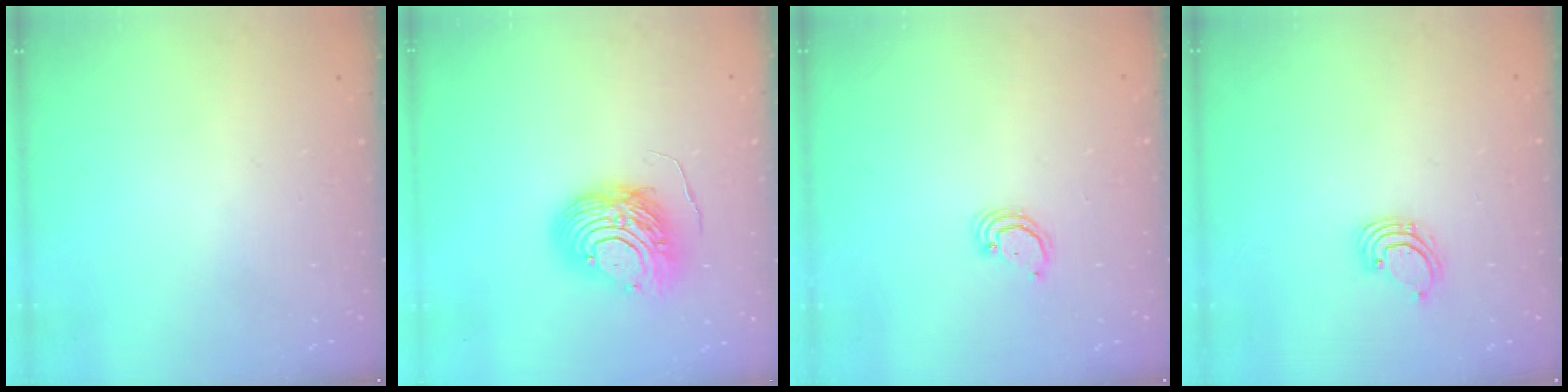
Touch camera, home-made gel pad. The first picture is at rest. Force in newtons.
{"total": 10.4, "press": 10.3, "slide": 1.1}
{"total": 2.4, "press": 2.4, "slide": 0.2}
{"total": 2.3, "press": 2.3, "slide": 0.2}